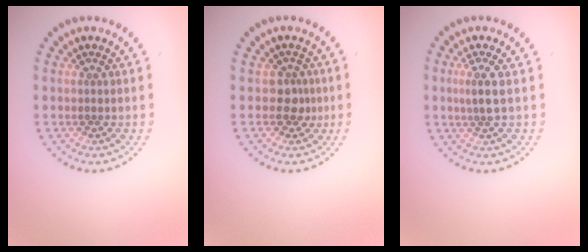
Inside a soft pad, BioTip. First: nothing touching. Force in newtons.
{"total": 1.6, "press": 1.3, "slide": 1.0}
{"total": 1.8, "press": 1.4, "slide": 1.0}